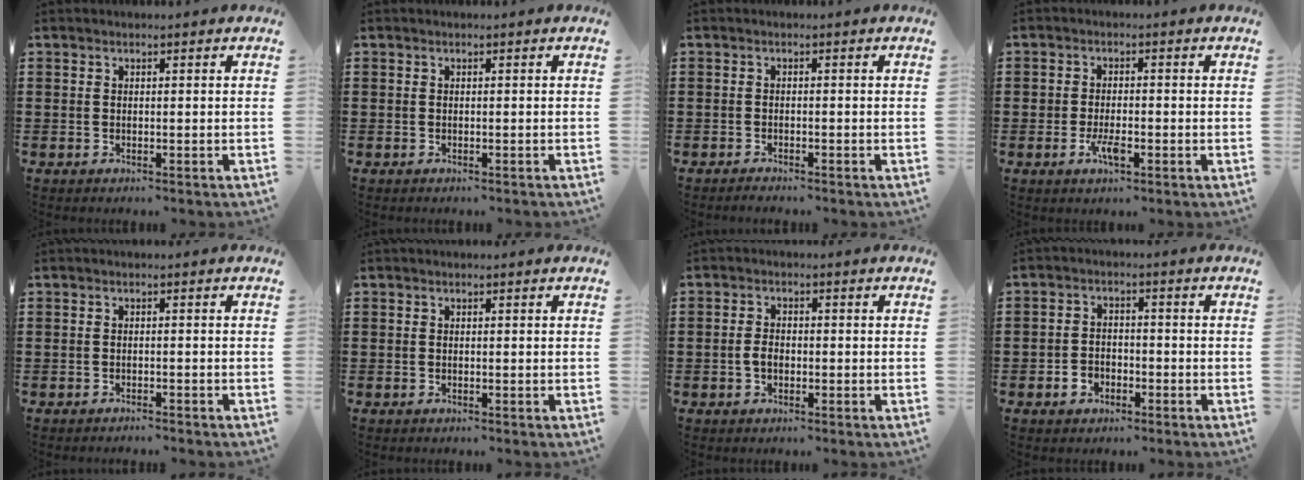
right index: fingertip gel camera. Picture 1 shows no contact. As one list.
[{"total": 0.0}, {"total": 1.0, "force": [-1.0, 0.1, -0.1], "torque": [-0.002, 0.003, -0.021]}, {"total": 3.1, "force": [-1.4, 1.2, 2.5], "torque": [-0.058, -0.003, -0.028]}, {"total": 0.8, "force": [-0.8, 0.0, 0.0], "torque": [-0.004, 0.001, -0.017]}, {"total": 0.0}, {"total": 2.2, "force": [-0.6, 1.3, 1.6], "torque": [-0.040, 0.001, -0.013]}, {"total": 2.4, "force": [-1.6, 1.8, 0.7], "torque": [-0.016, 0.005, -0.033]}]